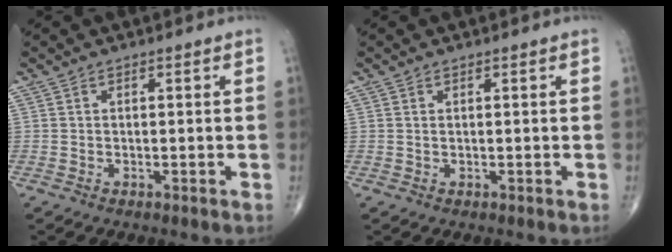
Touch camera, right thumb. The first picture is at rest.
{"total": 0.0}